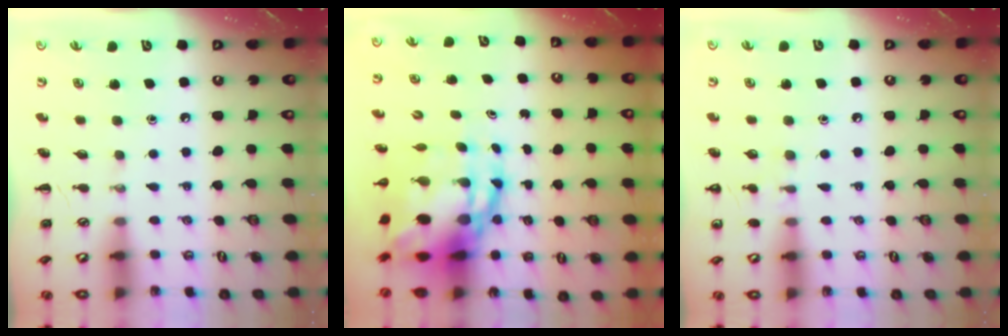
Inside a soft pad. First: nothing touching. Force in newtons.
{"total": 11.4, "press": 10.9, "slide": 3.2}
{"total": 6.2, "press": 6.0, "slide": 1.9}